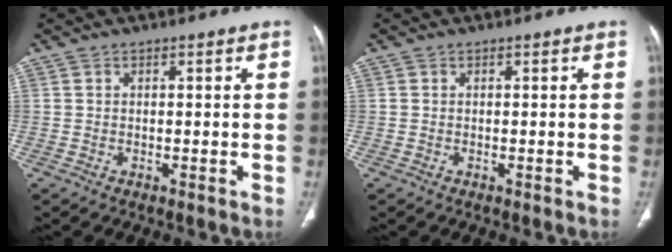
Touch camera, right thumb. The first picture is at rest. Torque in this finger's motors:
{"motor_torque": [-0.35, -0.06, 0.29, 0.07, 0.04]}